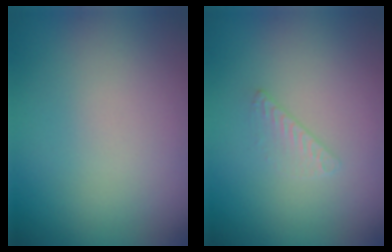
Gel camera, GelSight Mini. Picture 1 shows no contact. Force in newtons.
{"total": 0.6, "press": 0.3, "slide": 0.5}